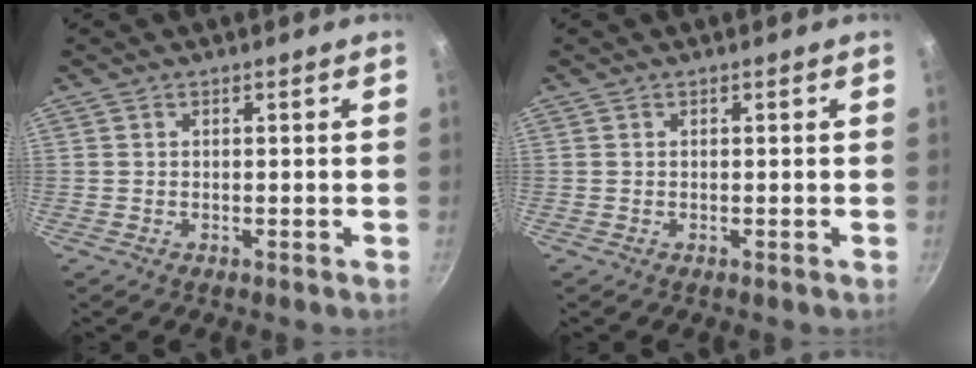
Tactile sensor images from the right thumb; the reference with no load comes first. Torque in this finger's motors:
{"motor_torque": [0.00, 0.00, 0.01, 0.01, 0.00]}